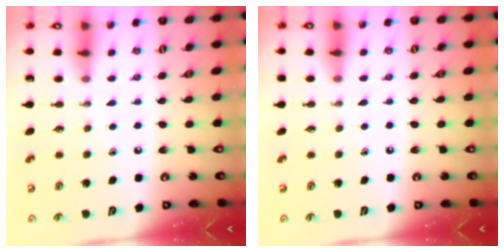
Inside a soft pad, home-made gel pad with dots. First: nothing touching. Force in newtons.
{"total": 2.5, "press": 2.4, "slide": 0.4}